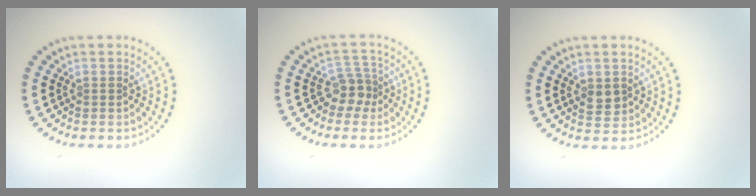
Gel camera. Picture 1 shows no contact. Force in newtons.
{"total": 2.4, "press": 1.9, "slide": 1.6}
{"total": 1.9, "press": 1.9, "slide": 0.3}